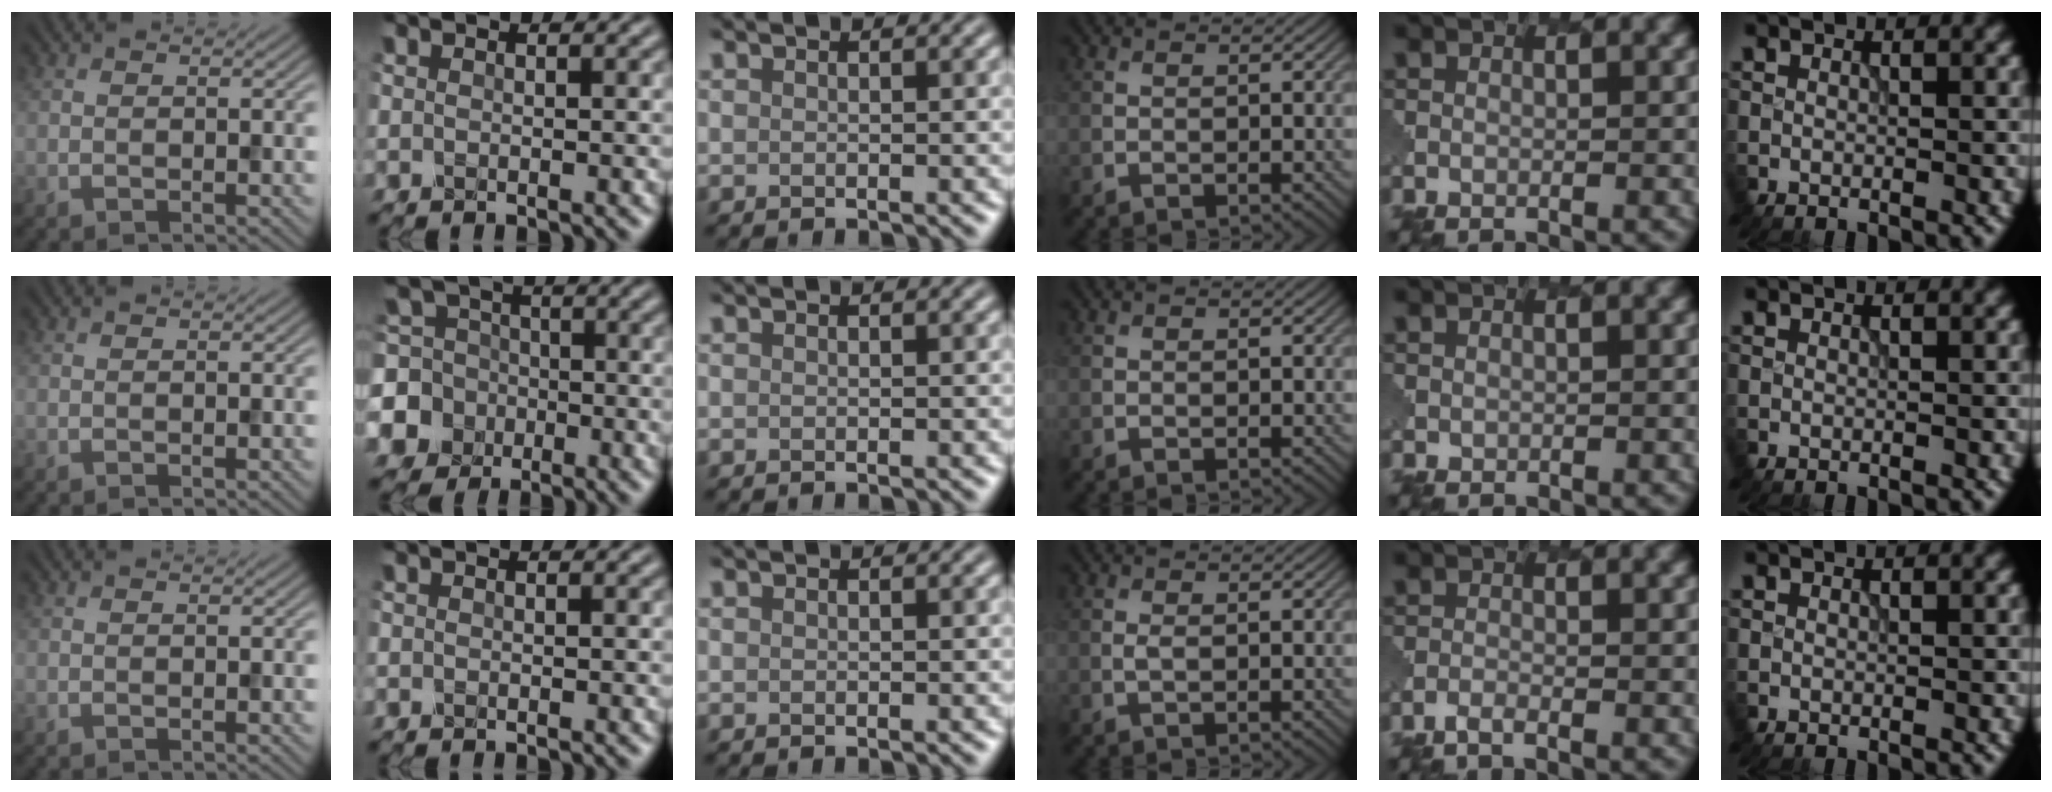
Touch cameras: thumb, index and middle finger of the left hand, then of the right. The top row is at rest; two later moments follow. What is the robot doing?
{"motion": "extract", "object": "pen bag"}